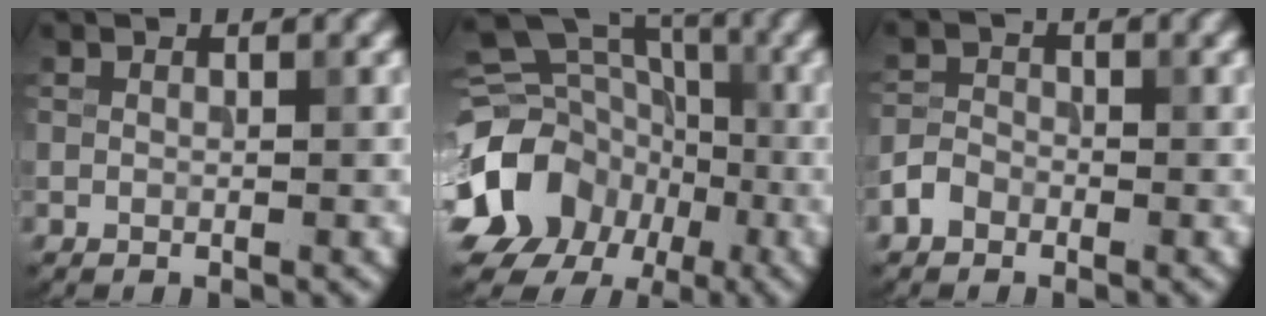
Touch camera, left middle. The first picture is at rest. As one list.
[{"total": 15.9, "force": [-5.7, 13.5, 6.1], "torque": [-0.150, -0.020, -0.111]}, {"total": 2.0, "force": [-1.2, 1.4, 0.7], "torque": [-0.008, 0.006, -0.029]}]